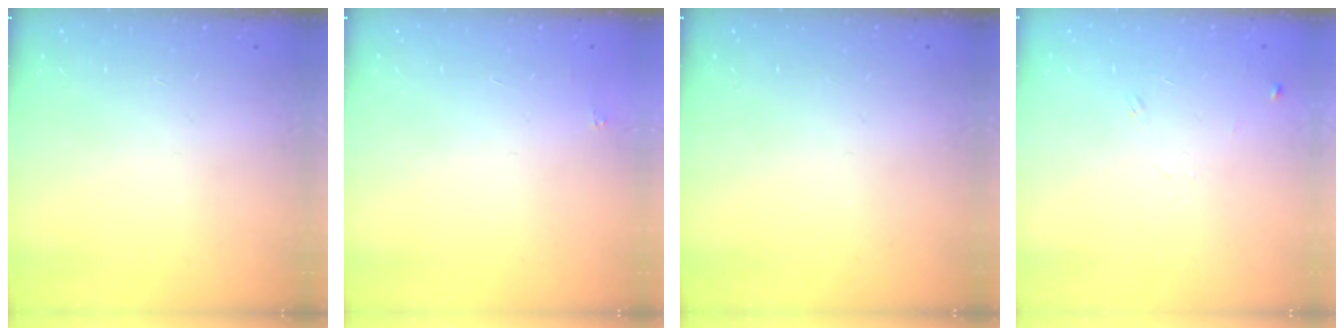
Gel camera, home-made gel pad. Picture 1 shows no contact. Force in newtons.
{"total": 1.8, "press": 1.7, "slide": 0.1}
{"total": 0.0}
{"total": 5.7, "press": 5.6, "slide": 0.7}